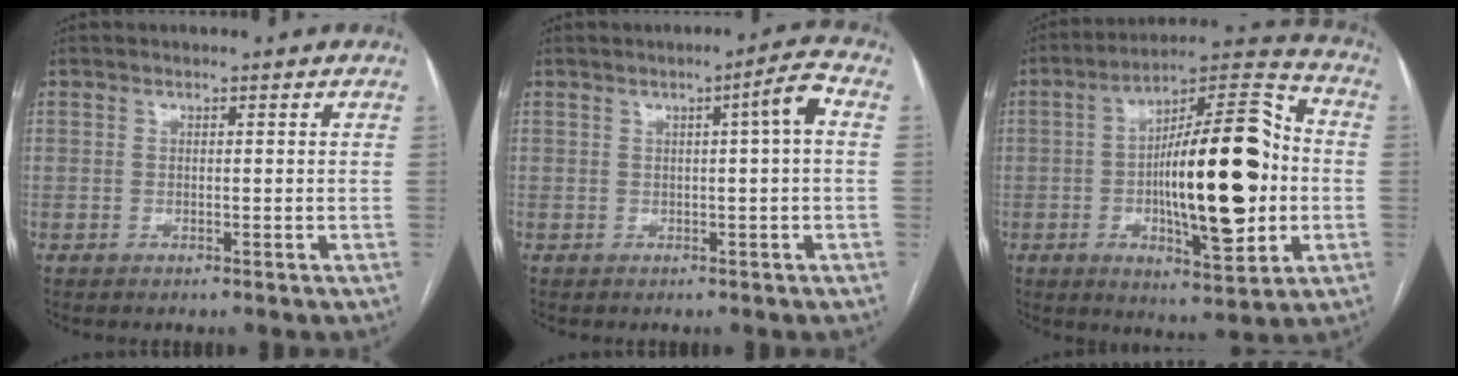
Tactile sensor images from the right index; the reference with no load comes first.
{"total": 3.7, "force": [0.3, -0.4, 3.6], "torque": [-0.051, 0.008, 0.004]}
{"total": 21.3, "force": [-1.7, 5.4, 20.5], "torque": [-0.329, 0.021, -0.024]}